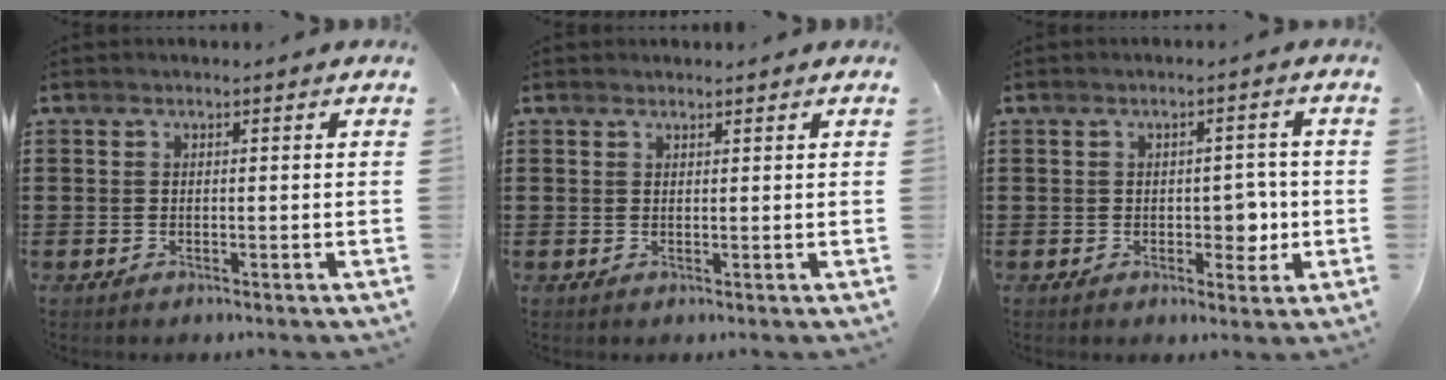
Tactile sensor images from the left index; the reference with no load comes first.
{"total": 0.8, "force": [0.8, 0.2, 0.1], "torque": [-0.003, 0.001, 0.016]}
{"total": 4.5, "force": [-0.6, 2.7, 3.6], "torque": [-0.051, 0.000, -0.016]}